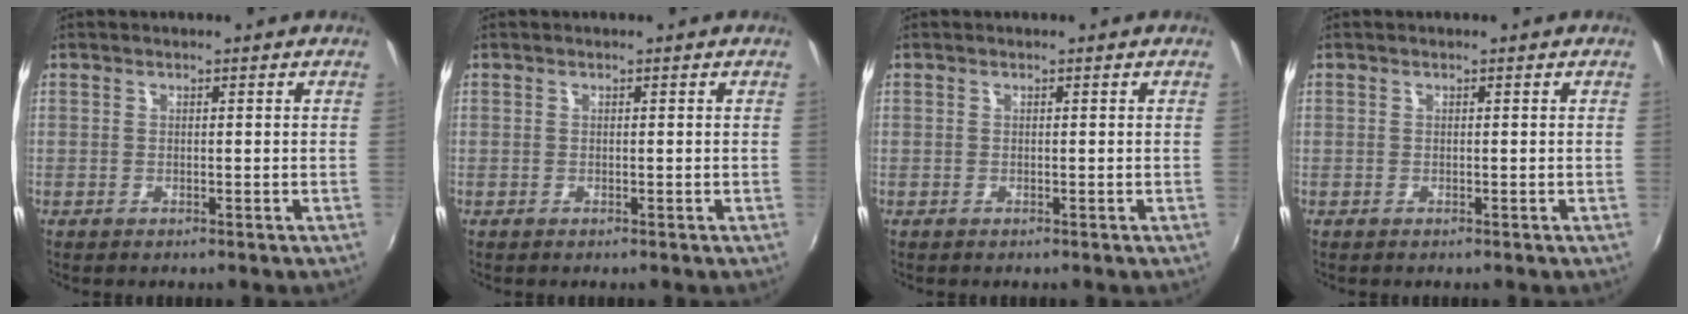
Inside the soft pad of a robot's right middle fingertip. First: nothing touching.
{"total": 0.0}
{"total": 0.0}
{"total": 0.0}